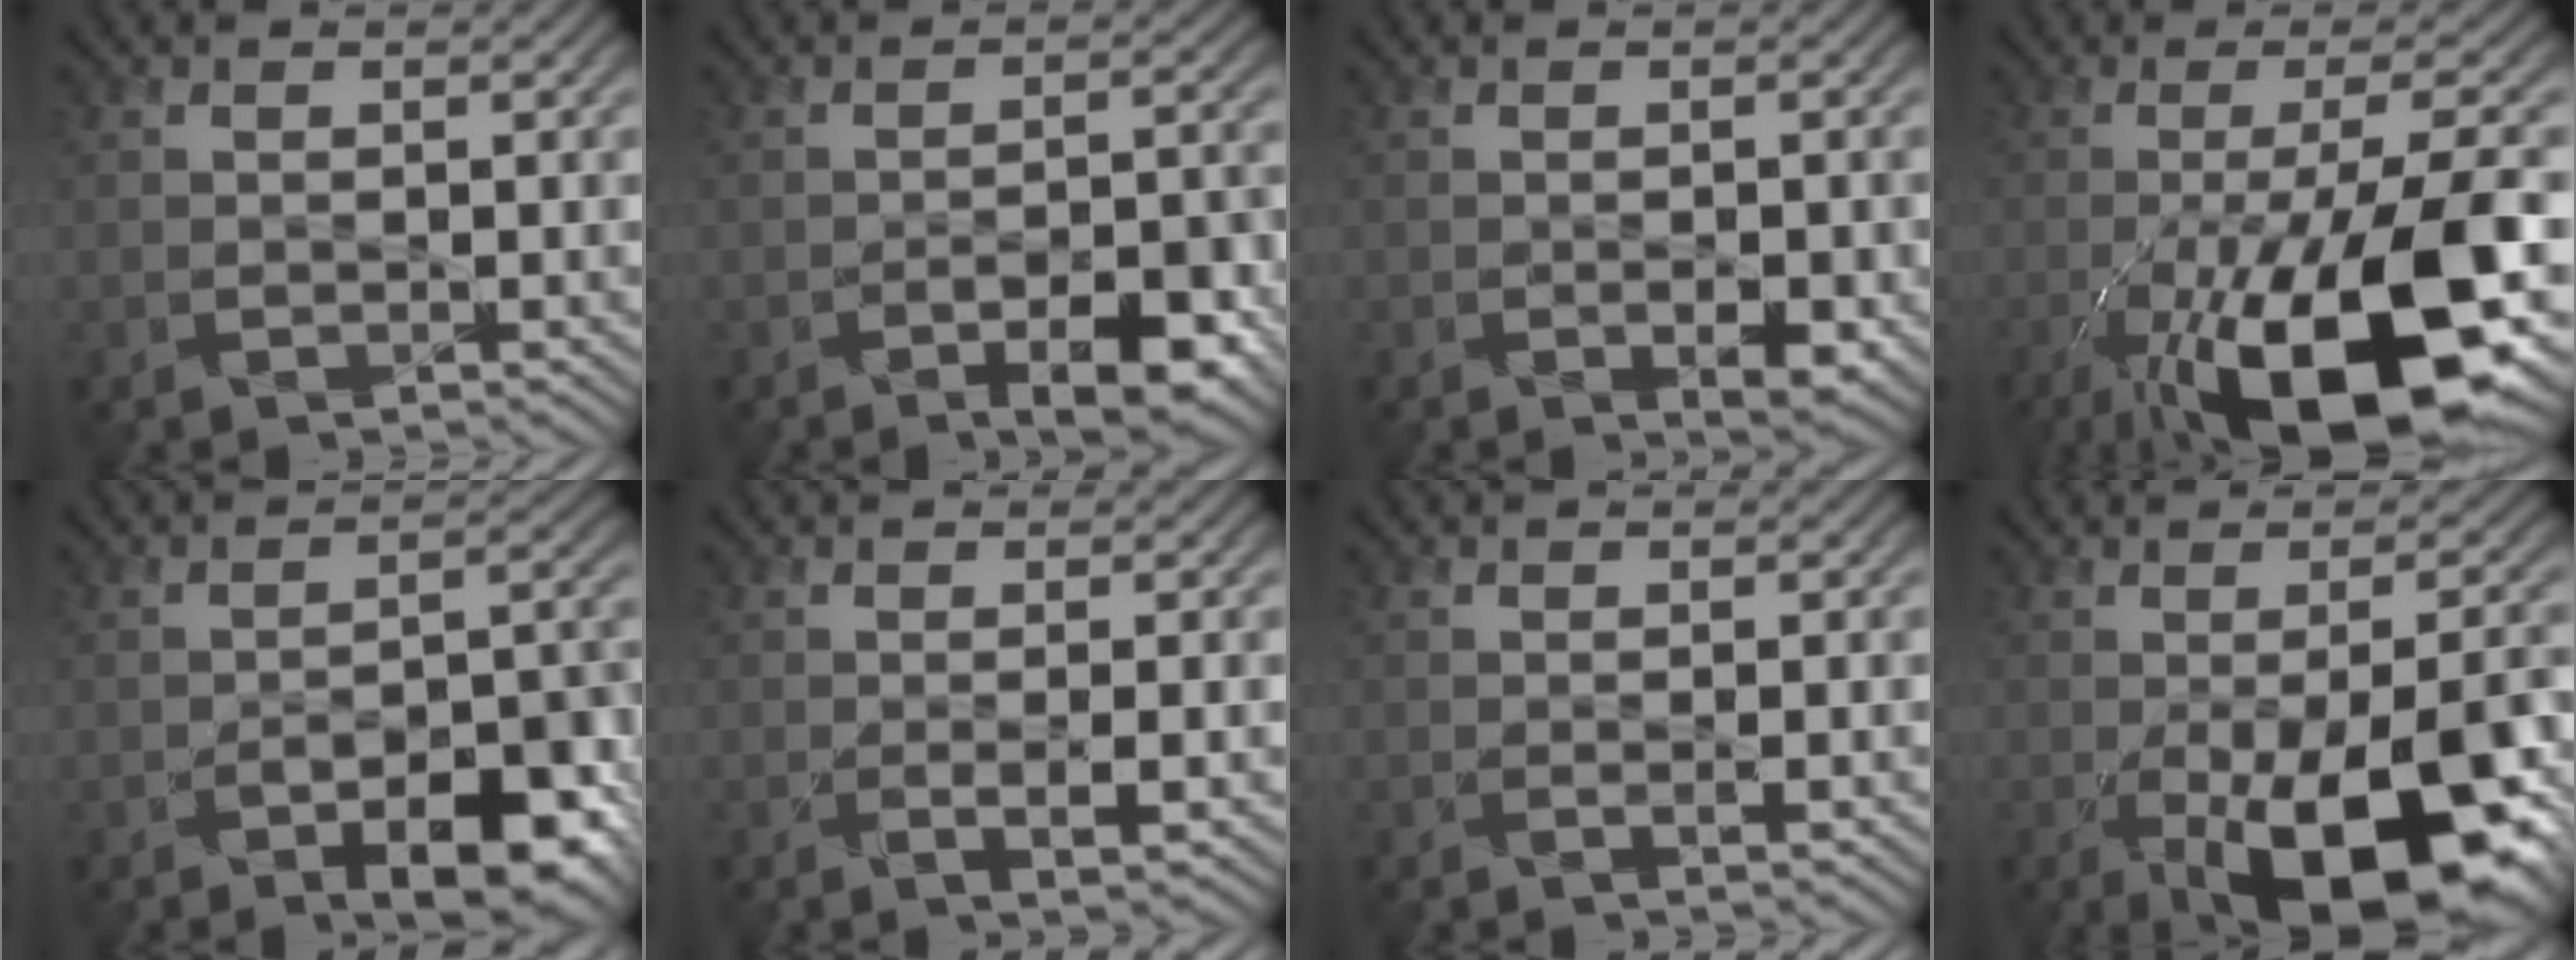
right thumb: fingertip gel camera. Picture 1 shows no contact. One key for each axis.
{"total": 6.2, "fx": -3.4, "fy": 2.3, "fz": 4.6, "tx": -0.060, "ty": 0.002, "tz": -0.049}
{"total": 3.2, "fx": -1.3, "fy": 1.5, "fz": 2.4, "tx": -0.037, "ty": -0.009, "tz": -0.018}
{"total": 18.8, "fx": -7.9, "fy": 5.5, "fz": 16.2, "tx": -0.245, "ty": -0.012, "tz": -0.134}
{"total": 10.1, "fx": -5.2, "fy": 4.4, "fz": 7.4, "tx": -0.095, "ty": -0.011, "tz": -0.076}
{"total": 1.6, "fx": -0.3, "fy": 0.1, "fz": 1.5, "tx": -0.029, "ty": -0.001, "tz": -0.006}
{"total": 0.6, "fx": -0.3, "fy": 0.0, "fz": 0.6, "tx": -0.008, "ty": 0.000, "tz": -0.006}
{"total": 16.6, "fx": -6.3, "fy": 6.7, "fz": 13.8, "tx": -0.181, "ty": -0.021, "tz": -0.080}